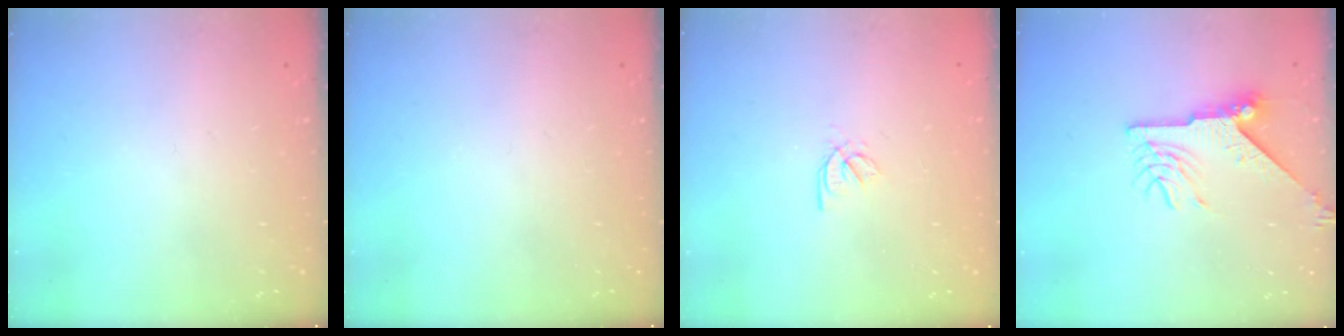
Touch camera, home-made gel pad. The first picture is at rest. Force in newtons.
{"total": 0.0}
{"total": 2.3, "press": 2.3, "slide": 0.4}
{"total": 9.8, "press": 9.8, "slide": 0.7}